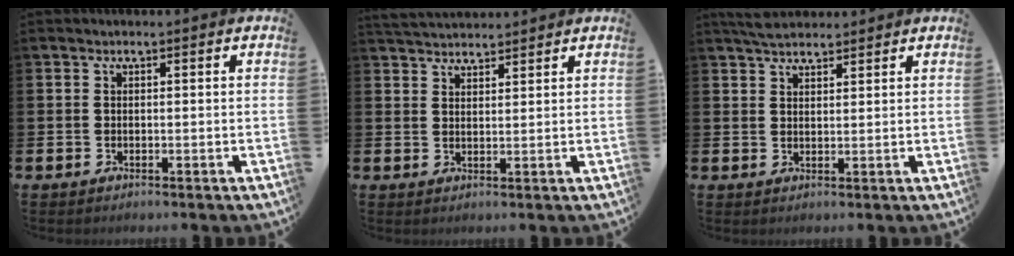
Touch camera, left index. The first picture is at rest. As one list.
[{"total": 3.8, "force": [3.8, 0.6, 0.3], "torque": [-0.010, -0.021, 0.068]}, {"total": 3.7, "force": [3.5, 0.9, 1.0], "torque": [-0.010, -0.014, 0.061]}]